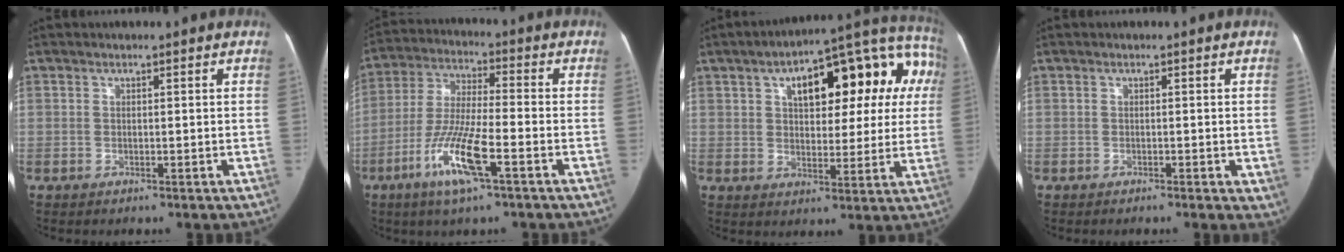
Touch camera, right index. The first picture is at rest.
{"total": 11.5, "force": [-5.3, 1.0, 10.1], "torque": [-0.206, -0.018, -0.104]}
{"total": 18.9, "force": [5.9, 8.0, 16.0], "torque": [-0.203, 0.059, 0.075]}
{"total": 3.0, "force": [-1.2, 0.7, 2.6], "torque": [-0.026, -0.008, -0.016]}